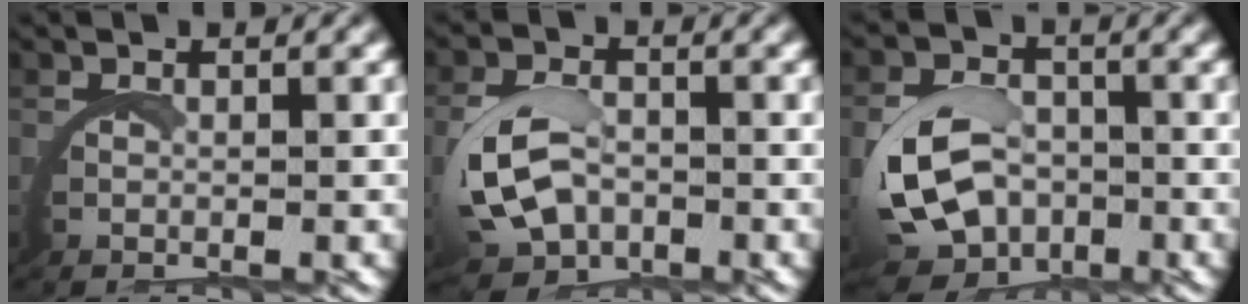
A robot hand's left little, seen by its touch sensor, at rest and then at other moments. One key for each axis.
{"total": 5.1, "fx": -0.1, "fy": 3.9, "fz": 3.3, "tx": -0.097, "ty": -0.020, "tz": 0.006}
{"total": 8.0, "fx": -1.8, "fy": 6.8, "fz": 3.9, "tx": -0.109, "ty": -0.039, "tz": -0.023}